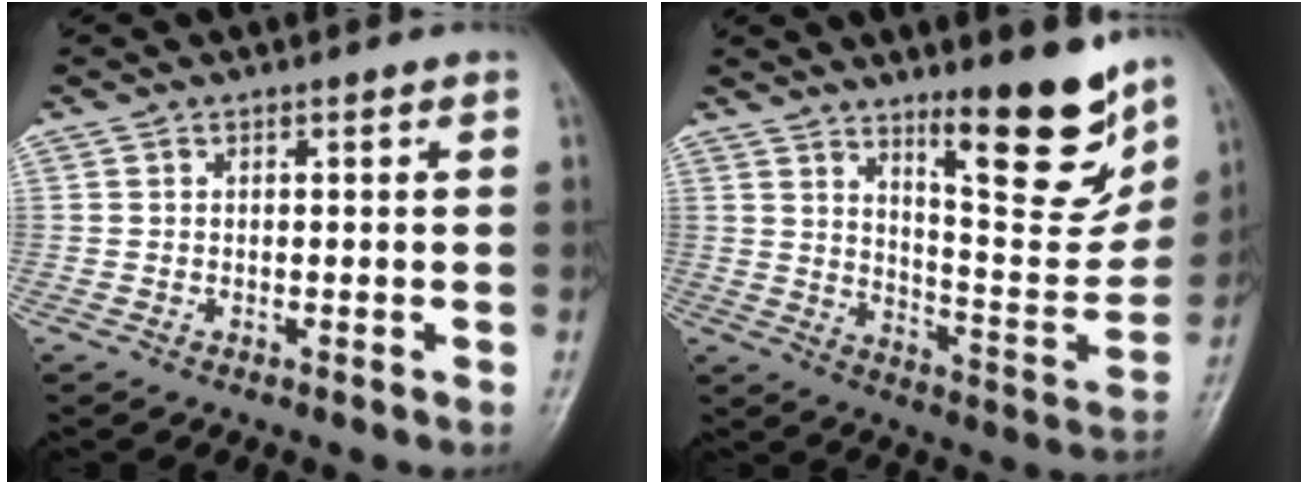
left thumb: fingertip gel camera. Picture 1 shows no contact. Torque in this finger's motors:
{"motor_torque": [2.47, 0.90, 1.24, -1.52, 0.33]}